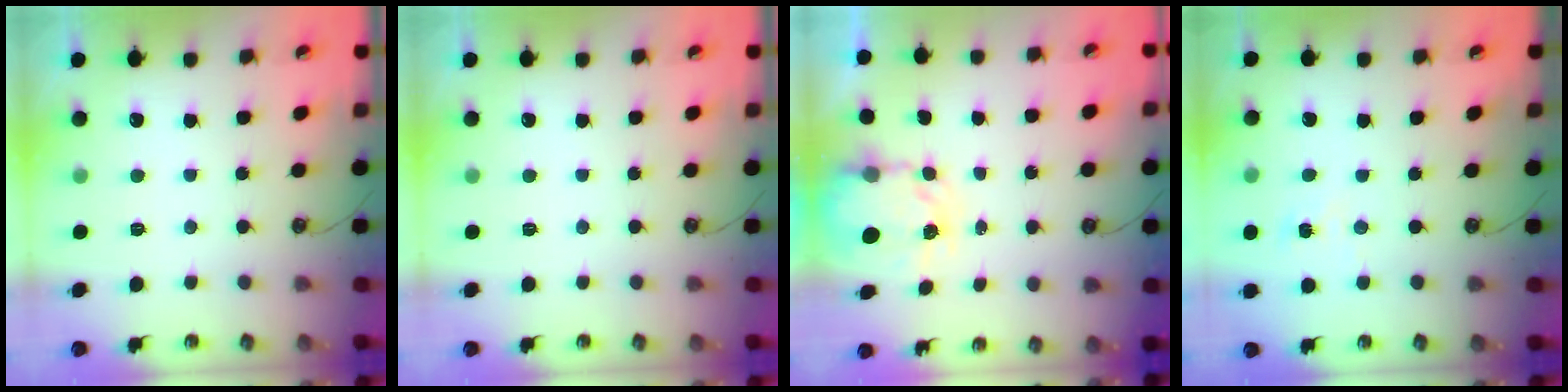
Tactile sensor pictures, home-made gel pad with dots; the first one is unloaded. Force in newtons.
{"total": 0.0}
{"total": 4.1, "press": 4.1, "slide": 0.3}
{"total": 3.2, "press": 3.2, "slide": 0.4}